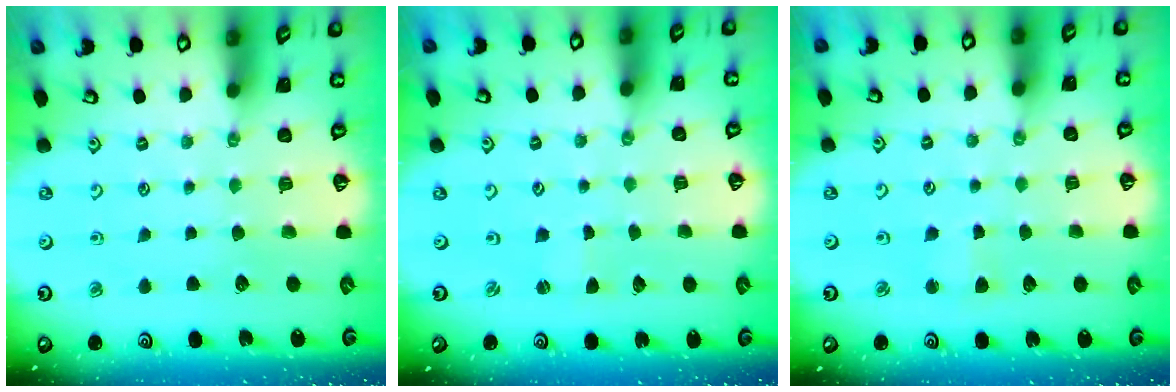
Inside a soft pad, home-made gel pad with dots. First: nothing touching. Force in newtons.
{"total": 0.0}
{"total": 2.9, "press": 2.9, "slide": 0.3}